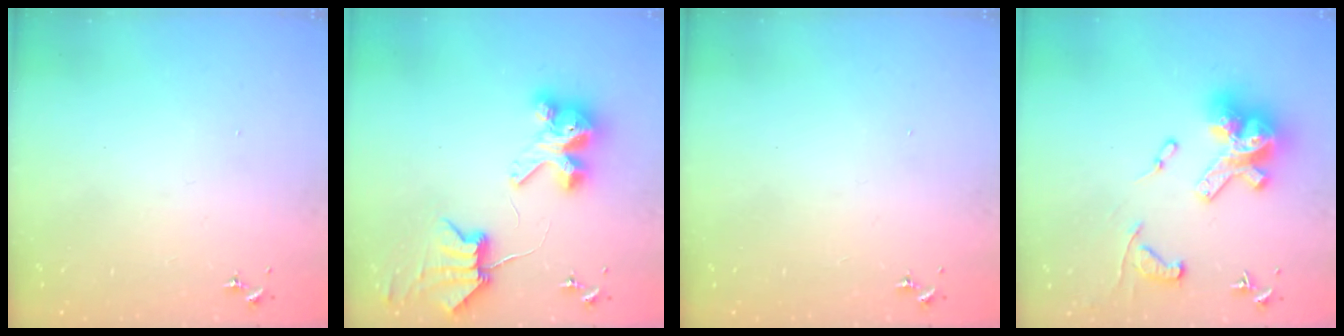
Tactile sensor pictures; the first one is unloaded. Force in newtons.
{"total": 8.1, "press": 8.1, "slide": 1.2}
{"total": 0.0}
{"total": 18.6, "press": 18.5, "slide": 1.5}